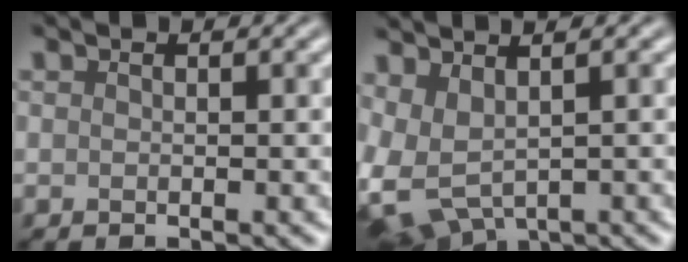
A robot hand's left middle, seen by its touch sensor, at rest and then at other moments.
{"total": 6.9, "force": [0.8, 4.0, 5.6], "torque": [-0.131, -0.011, 0.040]}